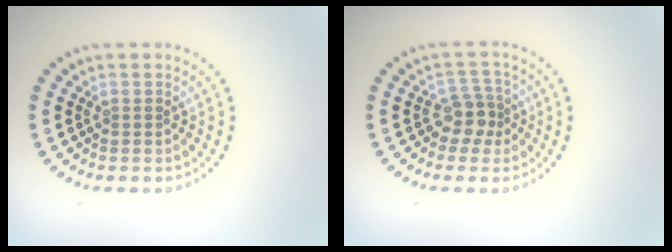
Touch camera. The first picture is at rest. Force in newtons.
{"total": 2.5, "press": 2.0, "slide": 1.6}